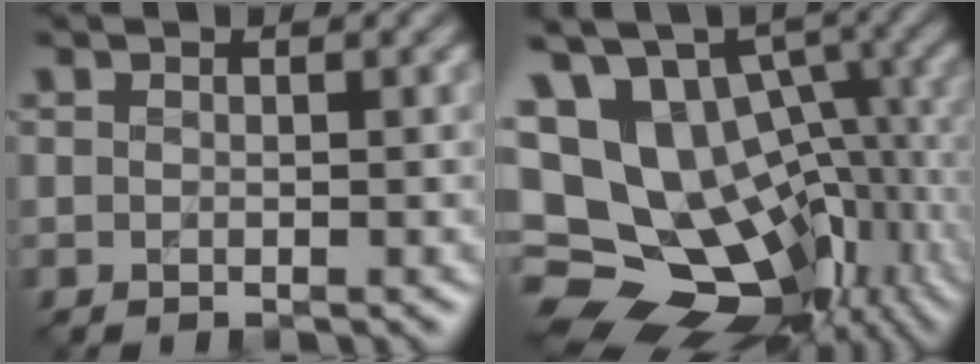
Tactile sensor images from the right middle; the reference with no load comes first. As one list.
[{"total": 17.3, "force": [-1.8, 12.5, 11.9], "torque": [-0.214, -0.010, 0.014]}]